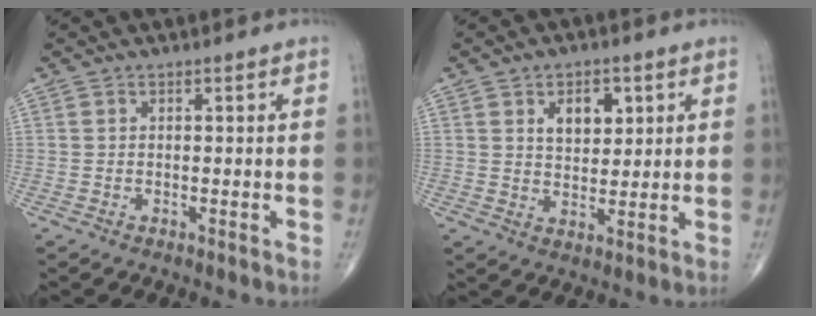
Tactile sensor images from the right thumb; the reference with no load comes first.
{"total": 6.6, "force": [2.6, 4.1, 4.4], "torque": [-0.044, -0.014, 0.043]}